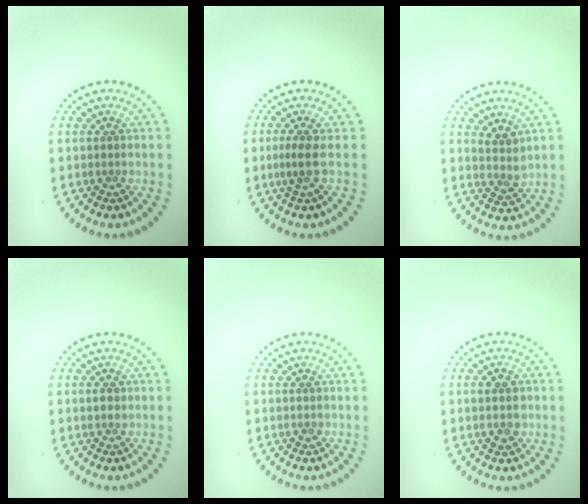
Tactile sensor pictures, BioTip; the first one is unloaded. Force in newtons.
{"total": 1.7, "press": 1.3, "slide": 1.1}
{"total": 1.9, "press": 1.5, "slide": 1.1}
{"total": 1.2, "press": 1.1, "slide": 0.4}
{"total": 0.8, "press": 0.8, "slide": 0.1}
{"total": 2.9, "press": 2.9, "slide": 0.1}